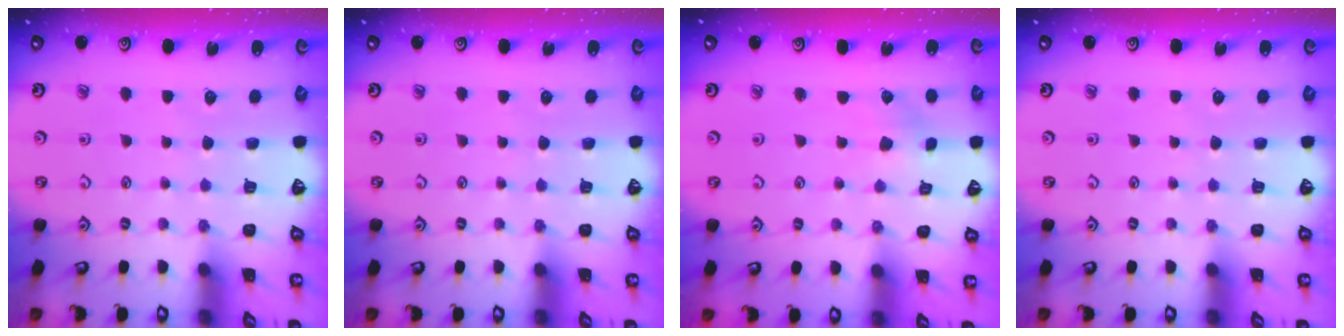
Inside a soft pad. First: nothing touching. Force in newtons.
{"total": 0.0}
{"total": 1.7, "press": 1.7, "slide": 0.3}
{"total": 0.0}